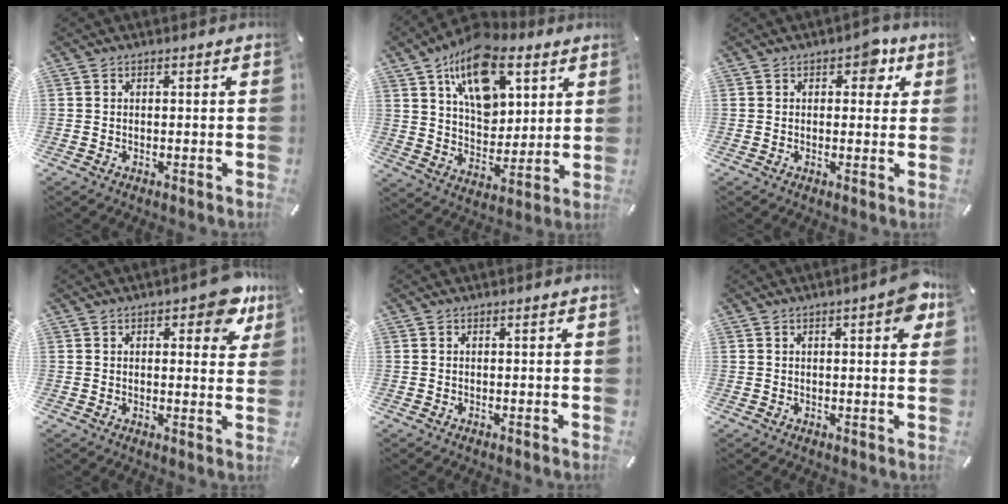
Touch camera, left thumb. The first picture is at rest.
{"total": 17.3, "force": [9.7, 10.8, 9.6], "torque": [-0.152, -0.046, 0.173]}
{"total": 4.8, "force": [2.0, 3.1, 3.1], "torque": [-0.021, -0.006, 0.024]}
{"total": 9.4, "force": [5.1, 4.0, 6.8], "torque": [-0.075, -0.023, 0.082]}
{"total": 0.0}
{"total": 5.9, "force": [2.1, 2.0, 5.2], "torque": [-0.067, -0.002, 0.030]}